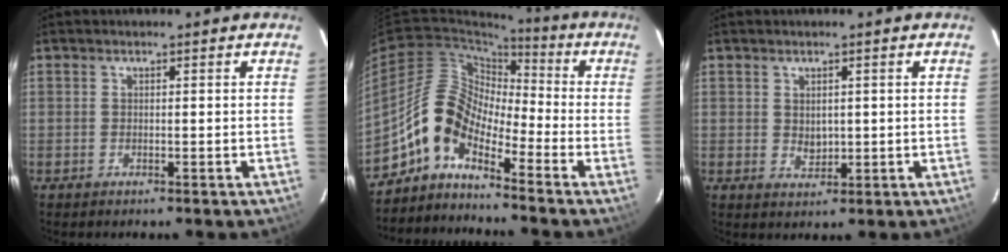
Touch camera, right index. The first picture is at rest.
{"total": 9.6, "force": [-6.5, 4.2, 5.6], "torque": [-0.099, 0.024, -0.145]}
{"total": 2.6, "force": [0.5, 2.0, 1.6], "torque": [-0.024, 0.000, 0.013]}